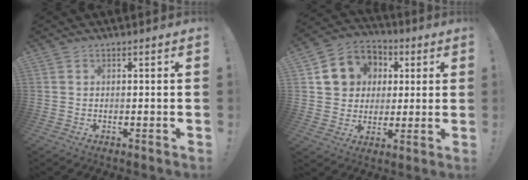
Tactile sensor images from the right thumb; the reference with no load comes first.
{"total": 11.5, "force": [2.9, 10.4, 4.0], "torque": [-0.061, -0.003, 0.064]}